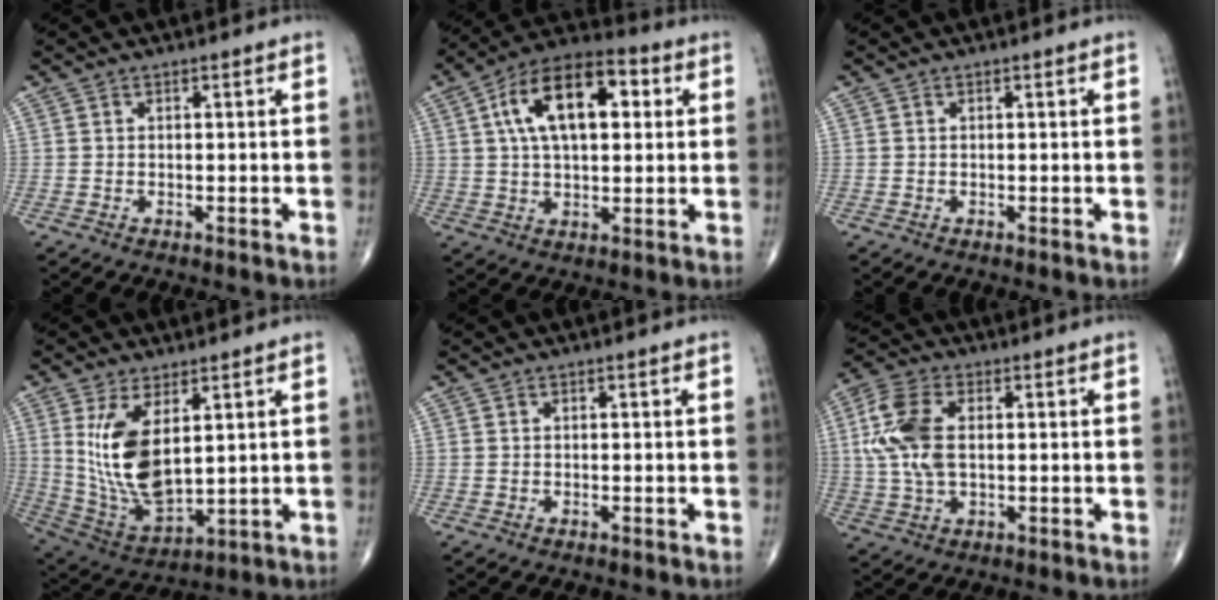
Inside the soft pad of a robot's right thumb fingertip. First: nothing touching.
{"total": 16.9, "force": [4.3, 8.8, 13.8], "torque": [-0.216, 0.021, 0.063]}
{"total": 0.0}
{"total": 13.8, "force": [3.7, 6.5, 11.6], "torque": [-0.219, -0.025, 0.095]}
{"total": 0.0}
{"total": 10.5, "force": [1.3, 5.9, 8.6], "torque": [-0.197, 0.008, 0.024]}